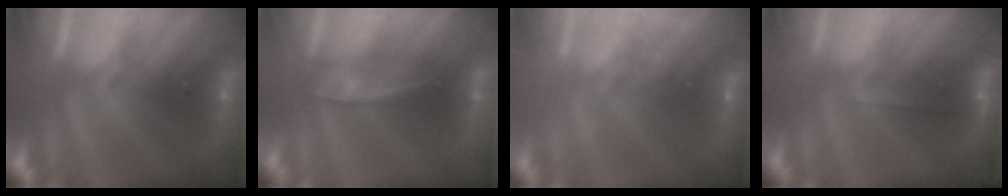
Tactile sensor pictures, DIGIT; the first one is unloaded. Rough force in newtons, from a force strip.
{"total": 2.3}
{"total": 2.3}
{"total": 1.8}